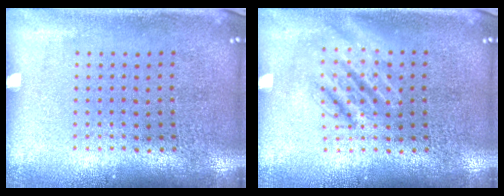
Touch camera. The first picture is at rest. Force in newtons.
{"total": 2.8, "press": 2.8, "slide": 0.4}